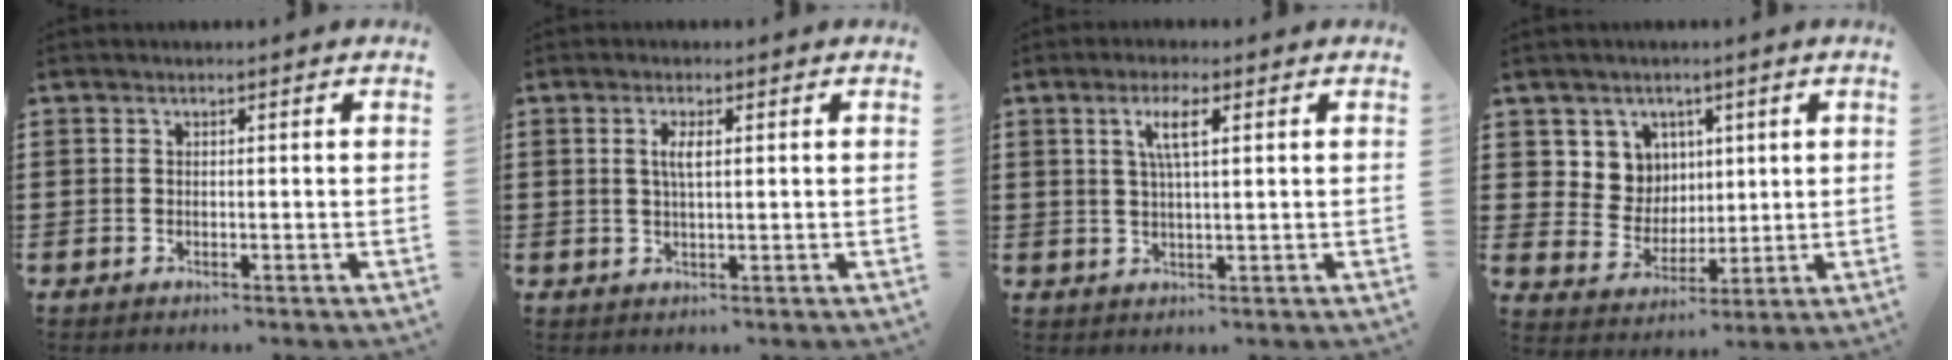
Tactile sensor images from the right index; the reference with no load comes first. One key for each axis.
{"total": 2.5, "fx": 0.6, "fy": 0.7, "fz": 2.3, "tx": -0.047, "ty": 0.005, "tz": 0.007}
{"total": 4.2, "fx": 1.4, "fy": 0.7, "fz": 3.9, "tx": -0.081, "ty": 0.005, "tz": 0.021}
{"total": 6.8, "fx": 2.9, "fy": 6.0, "fz": 0.9, "tx": -0.045, "ty": 0.001, "tz": 0.056}